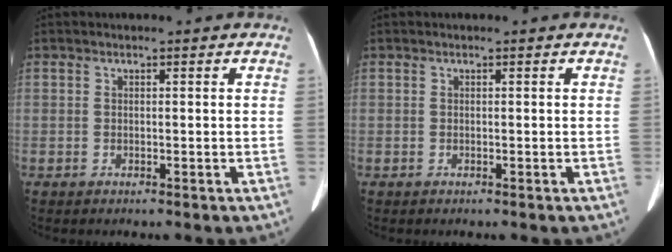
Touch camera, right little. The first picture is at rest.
{"total": 0.0}